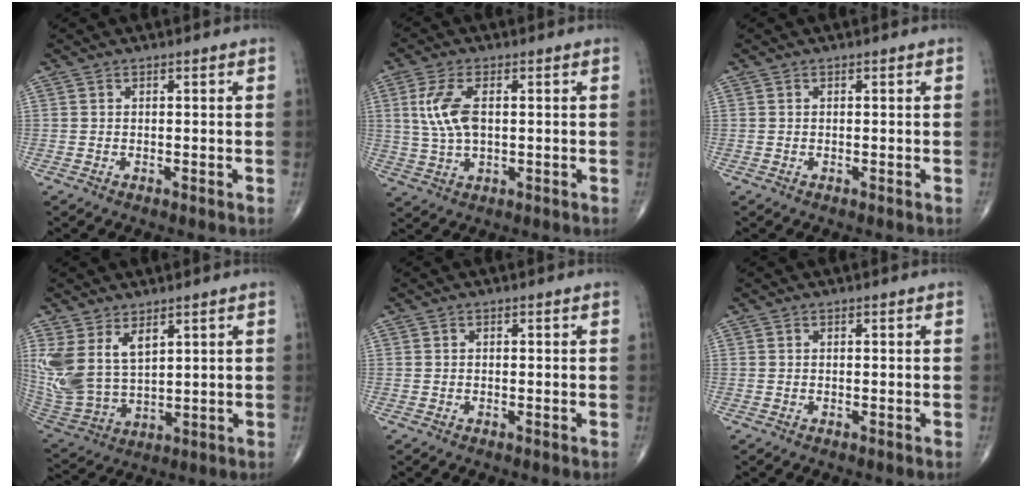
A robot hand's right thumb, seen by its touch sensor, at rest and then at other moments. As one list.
[{"total": 7.9, "force": [1.3, 4.0, 6.7], "torque": [-0.149, 0.000, 0.026]}, {"total": 0.0}, {"total": 13.1, "force": [5.6, 7.6, 9.2], "torque": [-0.193, -0.023, 0.132]}, {"total": 0.0}, {"total": 0.0}]